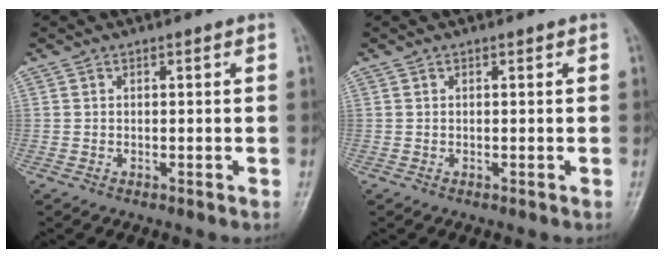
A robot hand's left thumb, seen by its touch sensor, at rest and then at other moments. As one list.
[{"total": 0.0}]